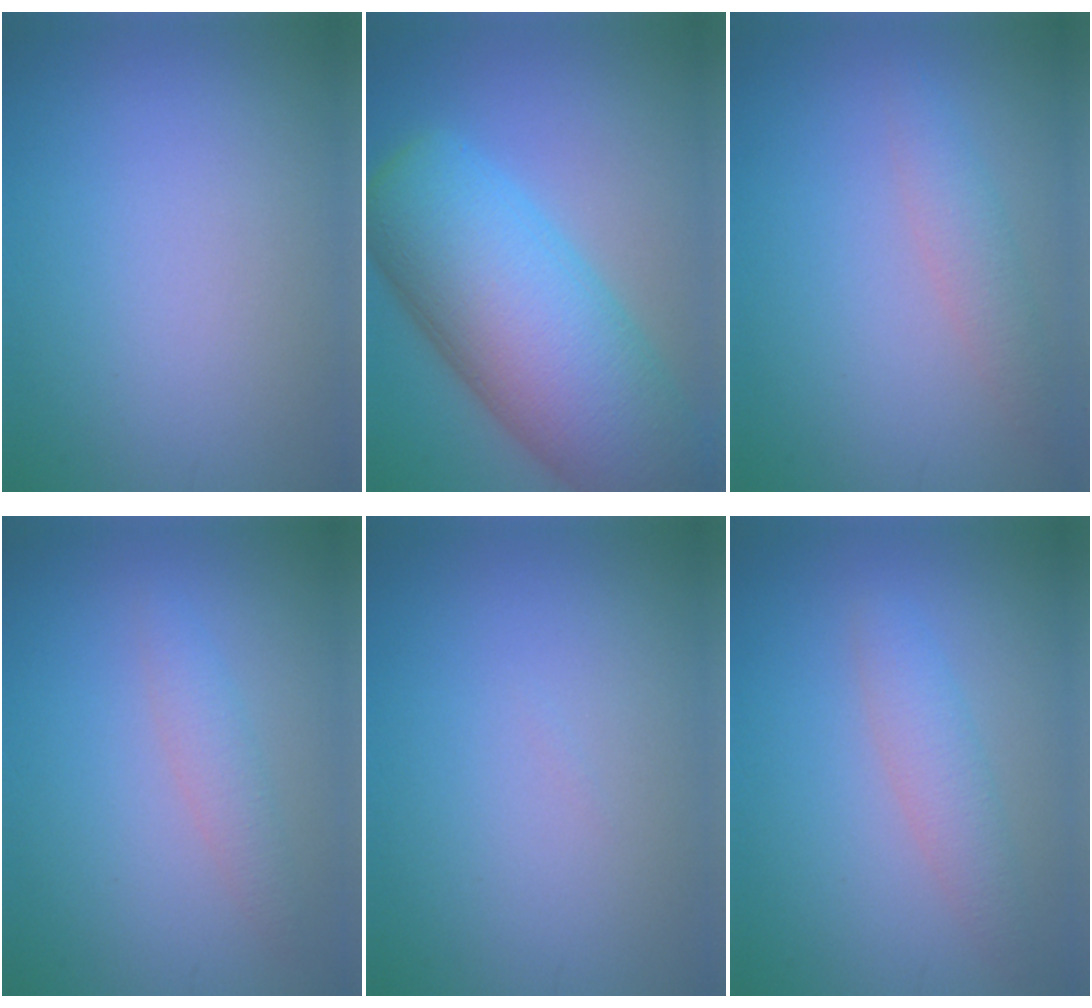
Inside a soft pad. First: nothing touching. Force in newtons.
{"total": 13.9, "press": 13.8, "slide": 0.7}
{"total": 2.0, "press": 2.0, "slide": 0.1}
{"total": 1.9, "press": 1.9, "slide": 0.1}
{"total": 0.0}
{"total": 2.6, "press": 2.6, "slide": 0.2}